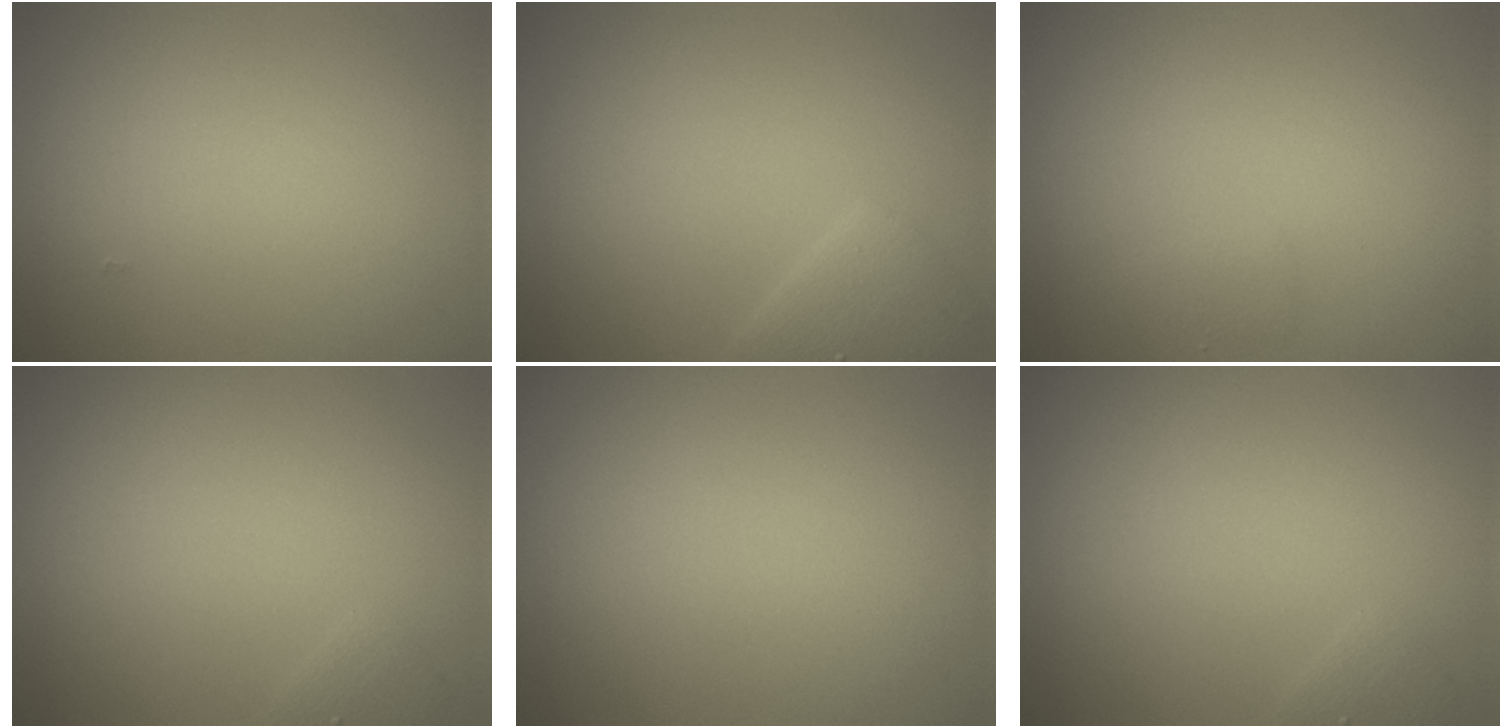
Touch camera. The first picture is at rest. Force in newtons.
{"total": 2.1, "press": 2.1, "slide": 0.2}
{"total": 0.8, "press": 0.8, "slide": 0.0}
{"total": 0.6, "press": 0.6, "slide": 0.1}
{"total": 0.0}
{"total": 0.6, "press": 0.6, "slide": 0.1}